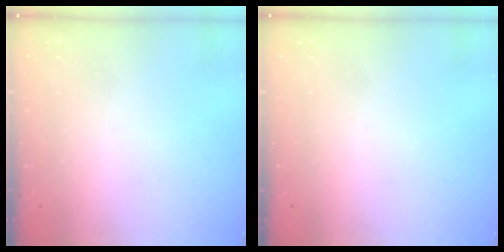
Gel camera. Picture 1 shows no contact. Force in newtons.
{"total": 0.0}